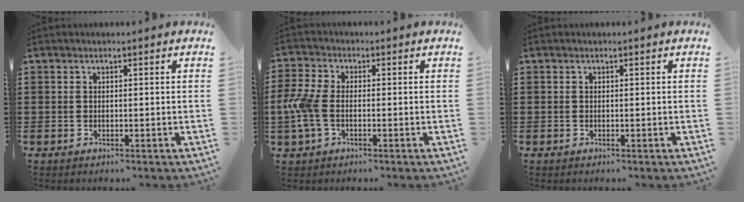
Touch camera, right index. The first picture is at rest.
{"total": 5.6, "force": [-1.2, 3.0, 4.6], "torque": [-0.132, -0.008, -0.035]}
{"total": 0.0}